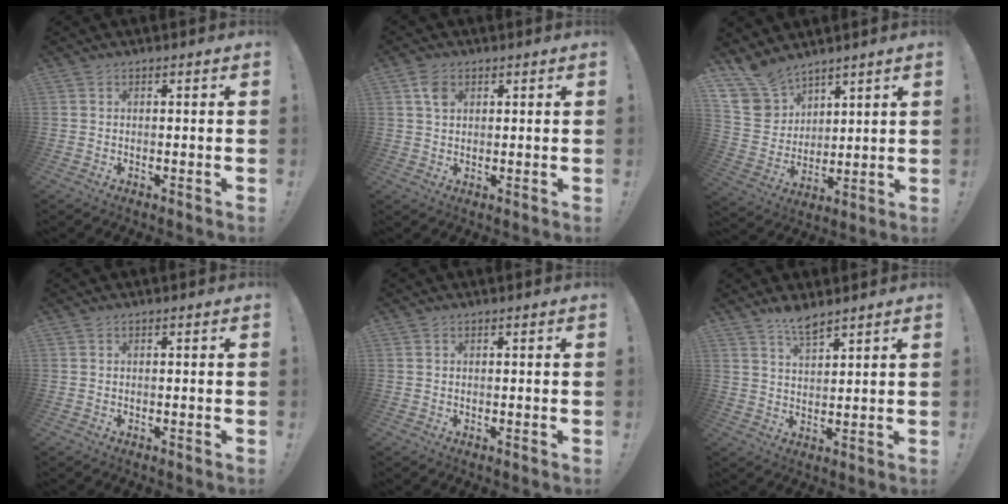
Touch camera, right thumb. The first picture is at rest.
{"total": 4.0, "force": [1.8, 2.7, 2.4], "torque": [-0.035, 0.000, 0.032]}
{"total": 11.5, "force": [9.4, 6.4, 1.9], "torque": [-0.050, -0.072, 0.188]}
{"total": 0.0}
{"total": 0.0}
{"total": 5.8, "force": [5.0, 1.2, 2.7], "torque": [-0.045, -0.033, 0.088]}